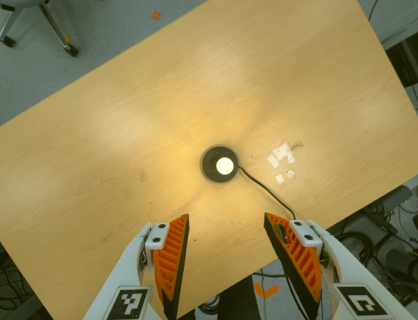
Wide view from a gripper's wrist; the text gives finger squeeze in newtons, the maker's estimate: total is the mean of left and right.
{"total": 0.0}